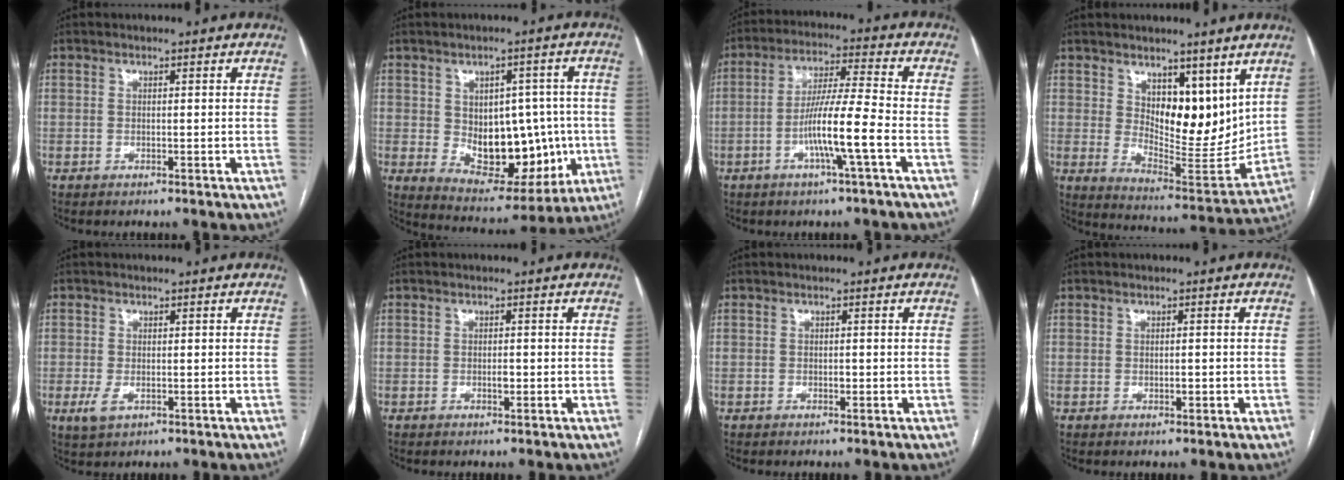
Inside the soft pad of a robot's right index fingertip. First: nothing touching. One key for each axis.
{"total": 15.3, "fx": -0.9, "fy": 8.9, "fz": 12.4, "tx": -0.174, "ty": 0.014, "tz": 0.015}
{"total": 9.6, "fx": -3.3, "fy": -0.5, "fz": 9.0, "tx": -0.169, "ty": 0.003, "tz": -0.064}
{"total": 12.2, "fx": 5.7, "fy": 5.5, "fz": 9.2, "tx": -0.139, "ty": -0.015, "tz": 0.113}
{"total": 2.6, "fx": -0.7, "fy": 1.7, "fz": 1.9, "tx": -0.040, "ty": -0.003, "tz": -0.006}
{"total": 1.0, "fx": -0.2, "fy": 0.4, "fz": 0.8, "tx": -0.015, "ty": 0.000, "tz": -0.004}
{"total": 0.6, "fx": -0.1, "fy": 0.3, "fz": 0.4, "tx": -0.006, "ty": 0.001, "tz": -0.004}
{"total": 1.1, "fx": -0.2, "fy": 0.6, "fz": 1.0, "tx": -0.014, "ty": 0.000, "tz": -0.001}